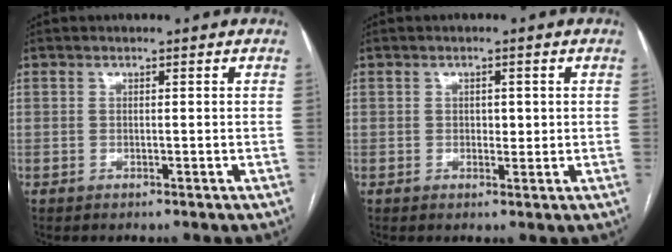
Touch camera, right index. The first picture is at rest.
{"total": 0.8, "force": [0.1, 0.3, 0.7], "torque": [-0.014, 0.000, 0.002]}